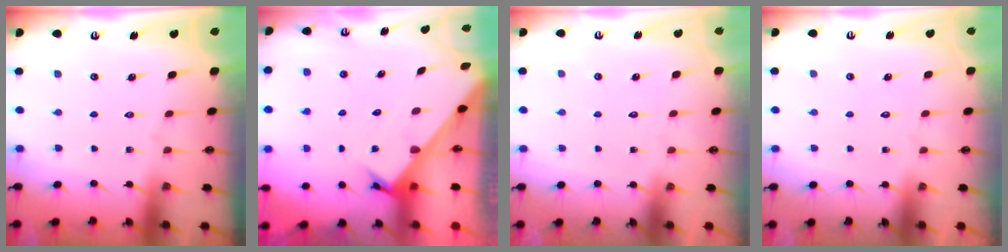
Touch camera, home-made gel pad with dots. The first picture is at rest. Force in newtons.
{"total": 2.2, "press": 2.2, "slide": 0.1}
{"total": 1.6, "press": 1.6, "slide": 0.0}
{"total": 1.6, "press": 1.6, "slide": 0.1}